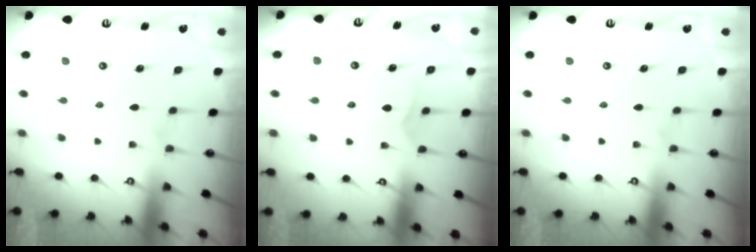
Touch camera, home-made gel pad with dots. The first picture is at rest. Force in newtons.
{"total": 5.0, "press": 4.9, "slide": 0.4}
{"total": 0.0}